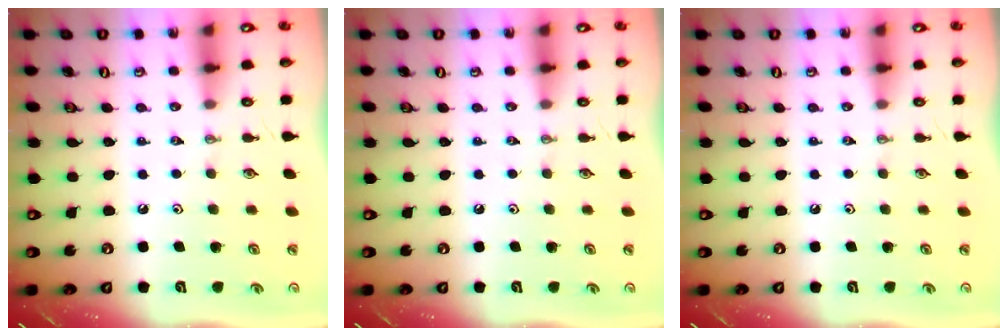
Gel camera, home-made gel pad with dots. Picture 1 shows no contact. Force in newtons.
{"total": 0.0}
{"total": 0.0}